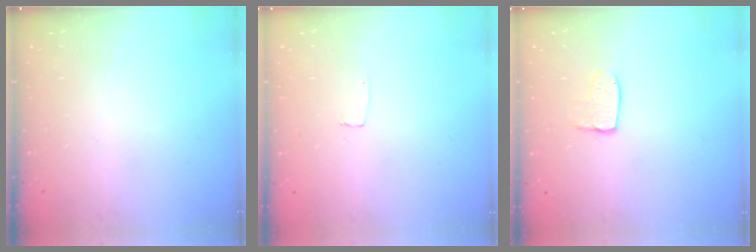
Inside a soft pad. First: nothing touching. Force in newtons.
{"total": 3.0, "press": 3.0, "slide": 0.2}
{"total": 6.3, "press": 6.3, "slide": 0.2}